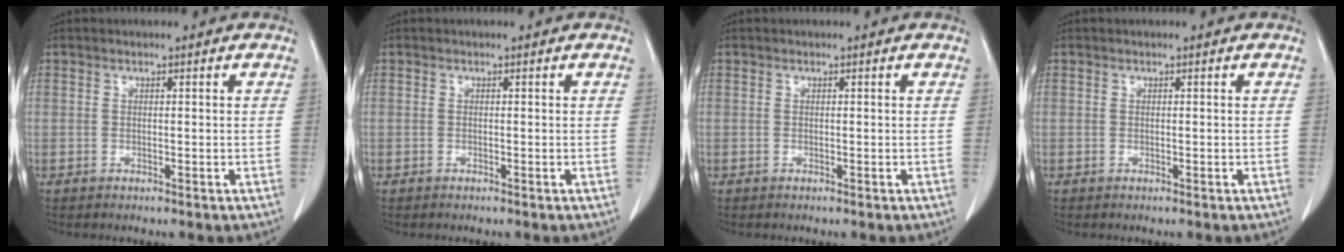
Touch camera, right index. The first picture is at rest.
{"total": 0.0}
{"total": 0.0}
{"total": 0.0}